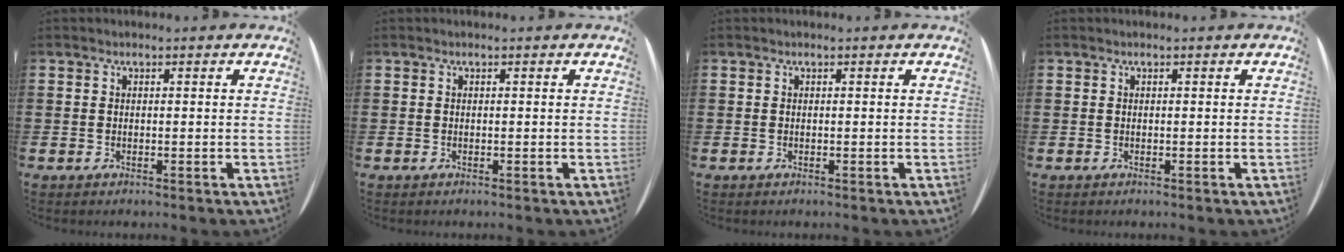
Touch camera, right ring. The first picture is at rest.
{"total": 0.0}
{"total": 0.0}
{"total": 0.0}